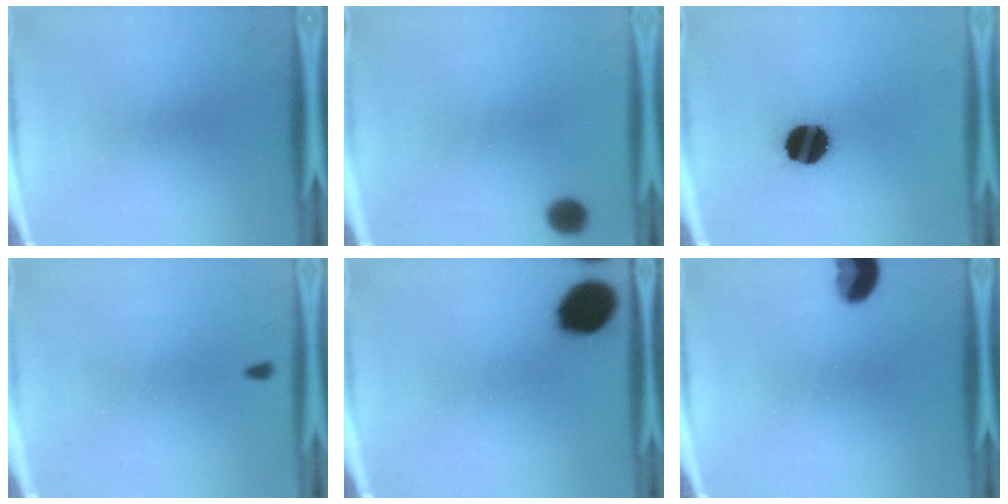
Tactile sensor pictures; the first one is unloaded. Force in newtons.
{"total": 5.0}
{"total": 14.7}
{"total": 0.8}
{"total": 13.3}
{"total": 6.0}